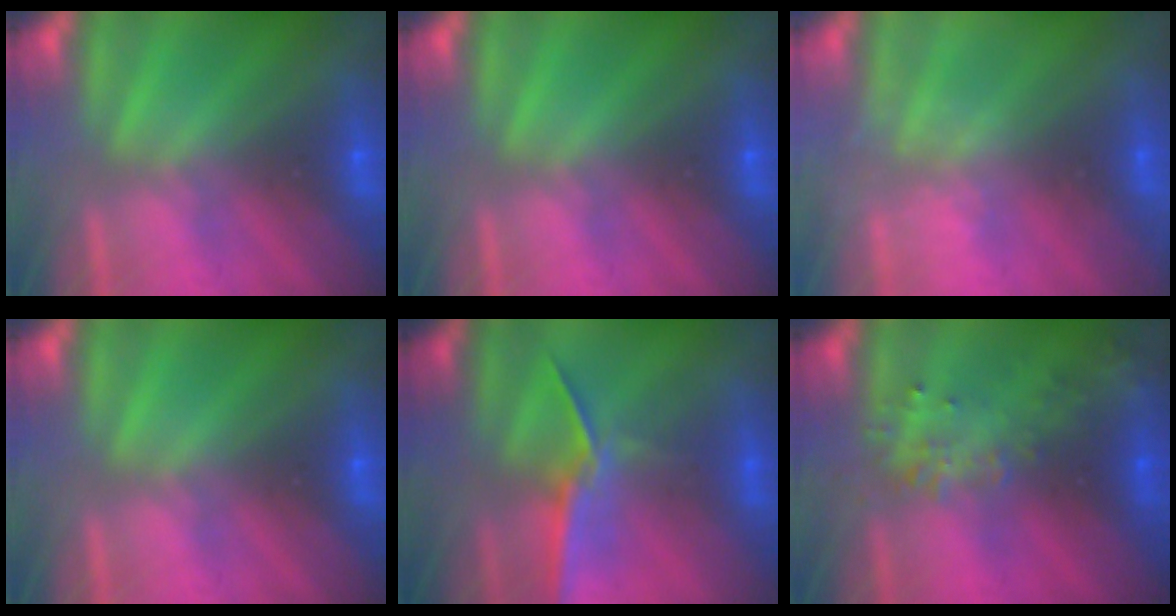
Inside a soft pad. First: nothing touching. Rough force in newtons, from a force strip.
{"total": 0.0}
{"total": 2.2}
{"total": 0.0}
{"total": 1.2}
{"total": 2.9}